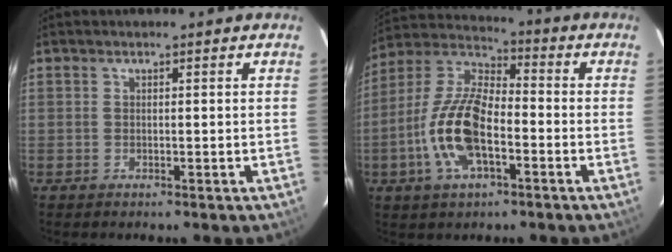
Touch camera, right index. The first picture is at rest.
{"total": 14.8, "force": [-4.6, 6.5, 12.5], "torque": [-0.266, 0.002, -0.094]}